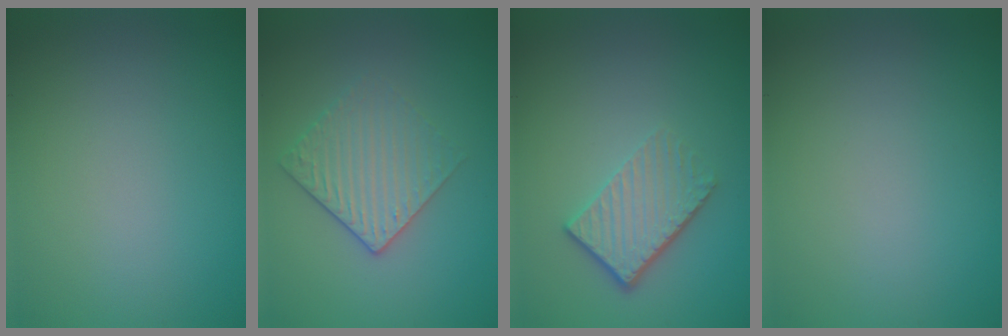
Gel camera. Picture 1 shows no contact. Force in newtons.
{"total": 3.0, "press": 2.6, "slide": 1.4}
{"total": 4.1, "press": 2.8, "slide": 3.0}
{"total": 0.0}